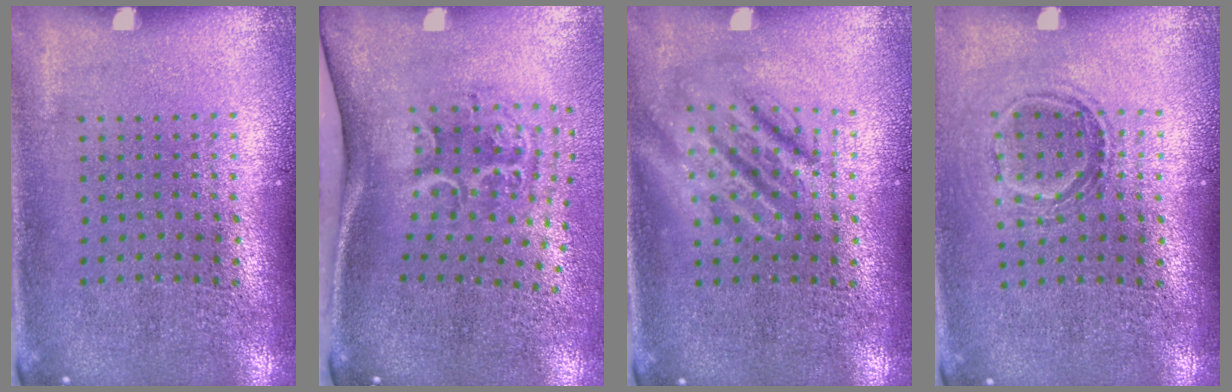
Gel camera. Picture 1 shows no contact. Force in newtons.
{"total": 2.2, "press": 1.3, "slide": 1.8}
{"total": 2.5, "press": 2.5, "slide": 0.3}
{"total": 1.2, "press": 1.1, "slide": 0.5}